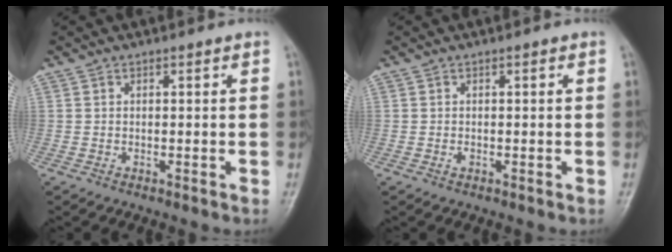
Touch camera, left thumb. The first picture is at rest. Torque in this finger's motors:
{"motor_torque": [-0.03, 0.01, 0.07, 0.00, 0.00]}